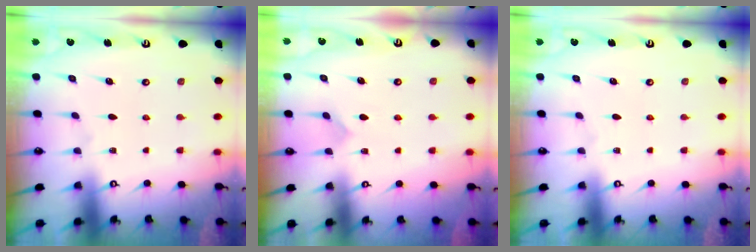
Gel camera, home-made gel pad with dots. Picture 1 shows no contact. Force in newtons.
{"total": 2.8, "press": 2.7, "slide": 0.2}
{"total": 0.0}